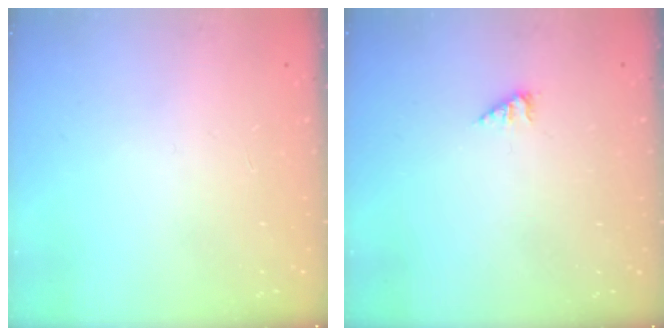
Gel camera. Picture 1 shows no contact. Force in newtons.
{"total": 2.8, "press": 2.7, "slide": 0.5}